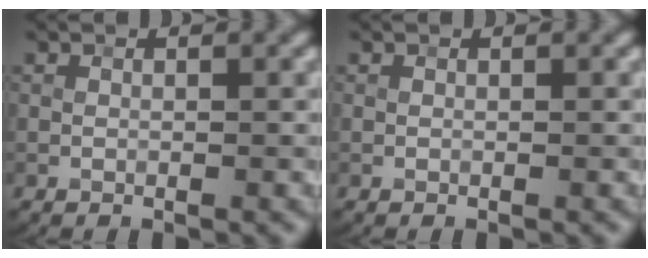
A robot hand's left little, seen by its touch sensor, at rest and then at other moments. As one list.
[{"total": 0.0}]